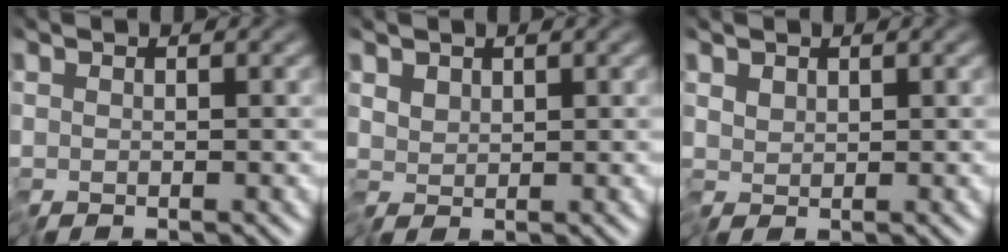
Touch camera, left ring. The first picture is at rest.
{"total": 1.0, "force": [0.4, 0.7, 0.7], "torque": [-0.010, -0.001, 0.007]}
{"total": 0.7, "force": [0.4, 0.3, 0.5], "torque": [-0.009, -0.001, 0.006]}